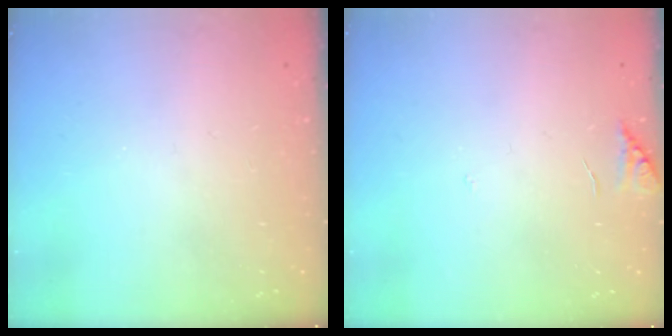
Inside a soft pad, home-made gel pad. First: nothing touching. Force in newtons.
{"total": 7.5, "press": 7.4, "slide": 0.8}